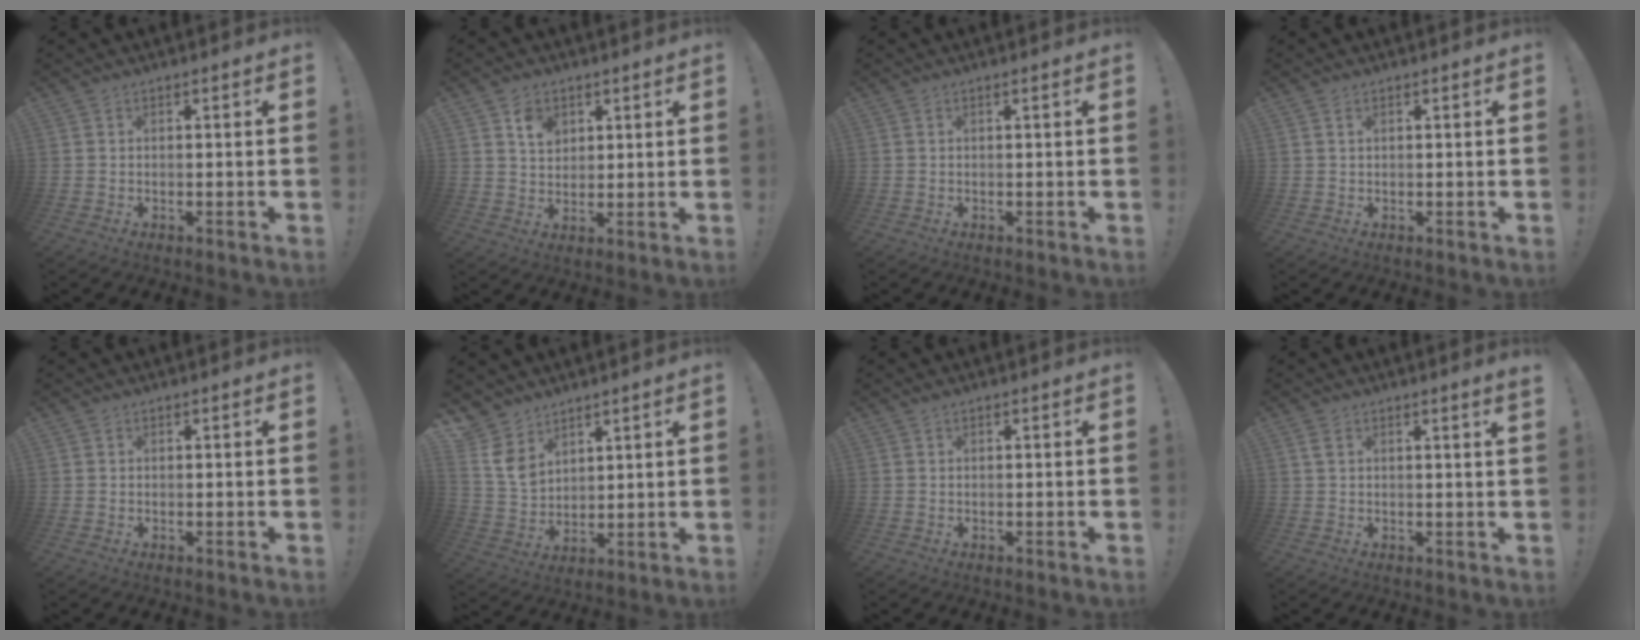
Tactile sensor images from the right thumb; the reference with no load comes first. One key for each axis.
{"total": 6.3, "fx": 3.5, "fy": 4.5, "fz": 2.6, "tx": -0.031, "ty": -0.016, "tz": 0.061}
{"total": 0.8, "fx": 0.3, "fy": -0.2, "fz": 0.7, "tx": -0.006, "ty": -0.003, "tz": 0.003}
{"total": 0.8, "fx": 0.4, "fy": 0.4, "fz": 0.5, "tx": -0.007, "ty": 0.000, "tz": 0.006}
{"total": 0.7, "fx": 0.4, "fy": 0.6, "fz": 0.0, "tx": 0.003, "ty": -0.002, "tz": 0.008}
{"total": 8.8, "fx": 6.1, "fy": 5.8, "fz": 2.6, "tx": -0.061, "ty": -0.038, "tz": 0.128}
{"total": 0.6, "fx": 0.5, "fy": 0.1, "fz": 0.3, "tx": 0.002, "ty": -0.002, "tz": 0.008}
{"total": 2.5, "fx": 1.8, "fy": -0.1, "fz": 1.8, "tx": -0.021, "ty": -0.009, "tz": 0.028}